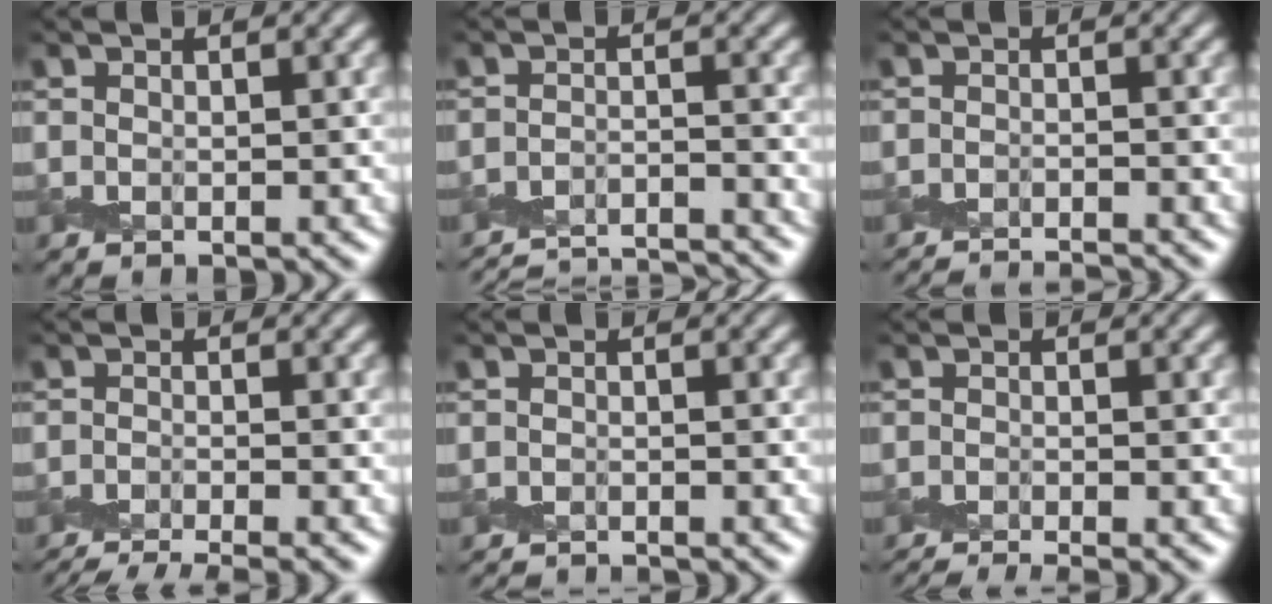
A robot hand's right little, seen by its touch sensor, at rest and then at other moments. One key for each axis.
{"total": 11.1, "fx": -10.9, "fy": 1.7, "fz": 1.4, "tx": -0.006, "ty": -0.004, "tz": -0.159}
{"total": 4.3, "fx": -4.2, "fy": -0.3, "fz": 0.9, "tx": -0.013, "ty": -0.015, "tz": -0.070}
{"total": 5.6, "fx": -4.5, "fy": 0.9, "fz": 3.3, "tx": -0.060, "ty": -0.031, "tz": -0.071}
{"total": 2.1, "fx": -2.0, "fy": -0.4, "fz": -0.1, "tx": 0.002, "ty": -0.008, "tz": -0.044}
{"total": 3.4, "fx": -2.7, "fy": 0.2, "fz": 2.1, "tx": -0.041, "ty": -0.017, "tz": -0.051}